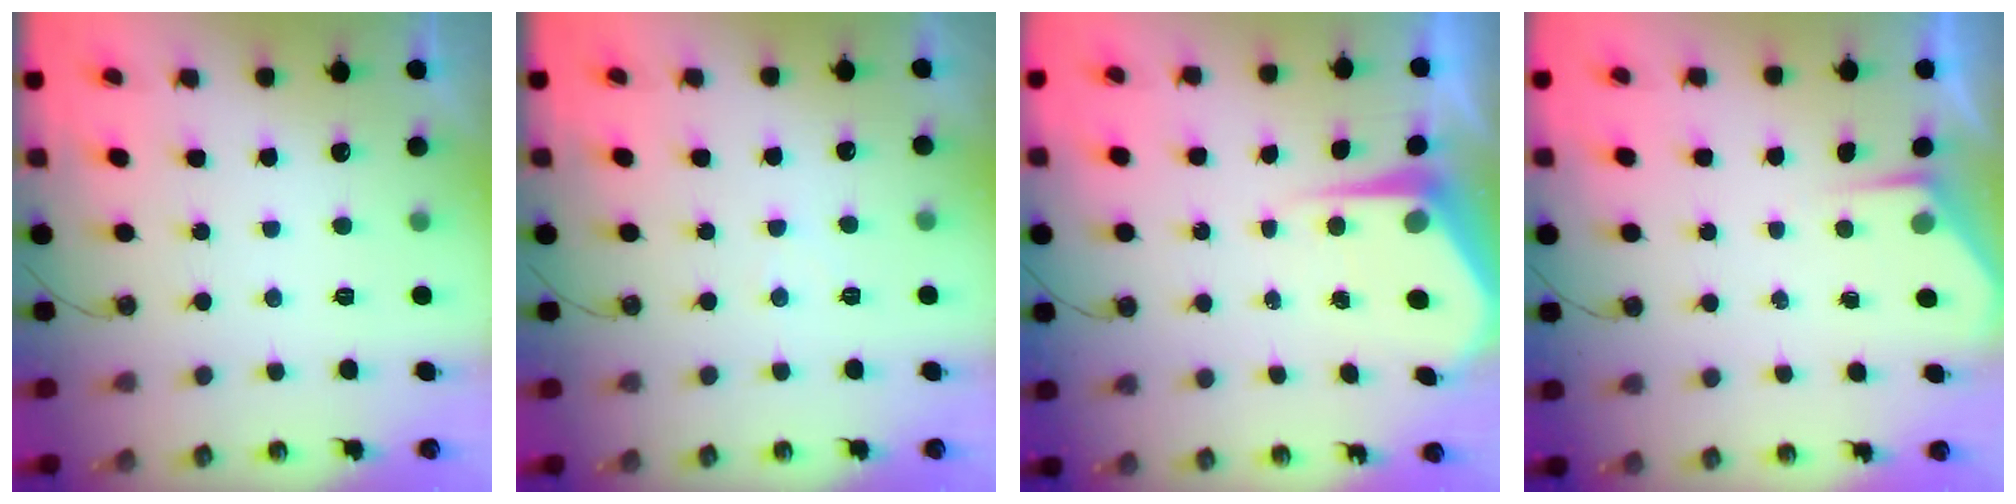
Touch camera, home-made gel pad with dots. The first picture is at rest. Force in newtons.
{"total": 3.8, "press": 3.7, "slide": 0.5}
{"total": 6.8, "press": 6.7, "slide": 0.6}
{"total": 2.5, "press": 2.5, "slide": 0.4}